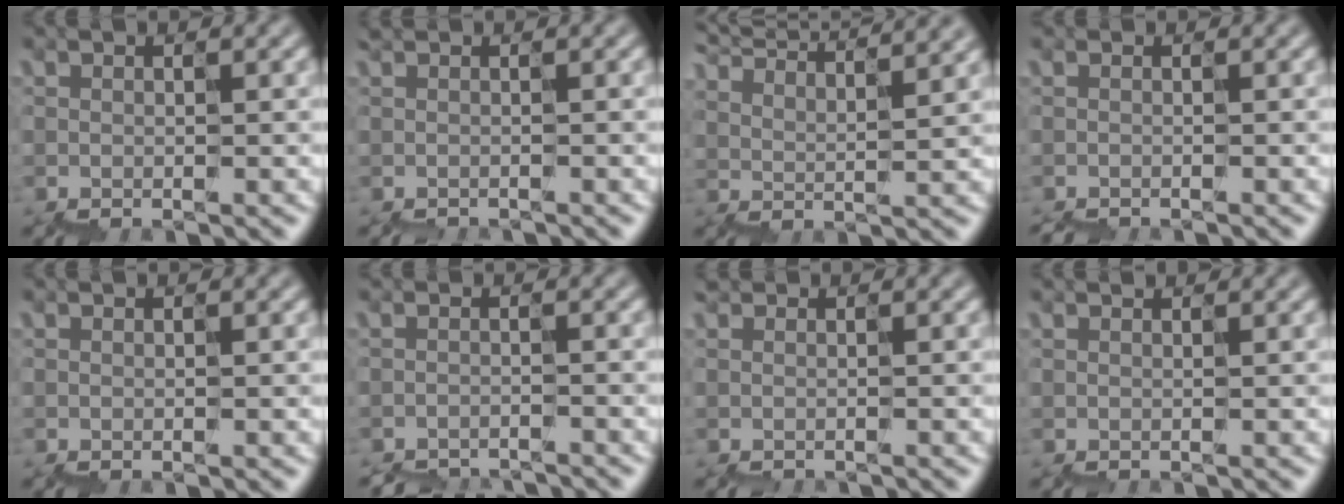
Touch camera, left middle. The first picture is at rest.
{"total": 0.8, "force": [-0.8, 0.0, -0.1], "torque": [0.011, -0.006, -0.008]}
{"total": 8.7, "force": [8.1, 1.1, 2.7], "torque": [-0.067, 0.032, 0.097]}
{"total": 1.0, "force": [-1.0, 0.1, -0.2], "torque": [0.014, -0.008, -0.009]}
{"total": 0.0}
{"total": 3.6, "force": [-3.4, -0.5, -1.1], "torque": [0.000, -0.018, -0.045]}
{"total": 0.7, "force": [-0.5, -0.1, -0.5], "torque": [0.011, -0.005, -0.004]}
{"total": 0.8, "force": [0.5, 0.5, 0.4], "torque": [0.008, 0.014, -0.001]}